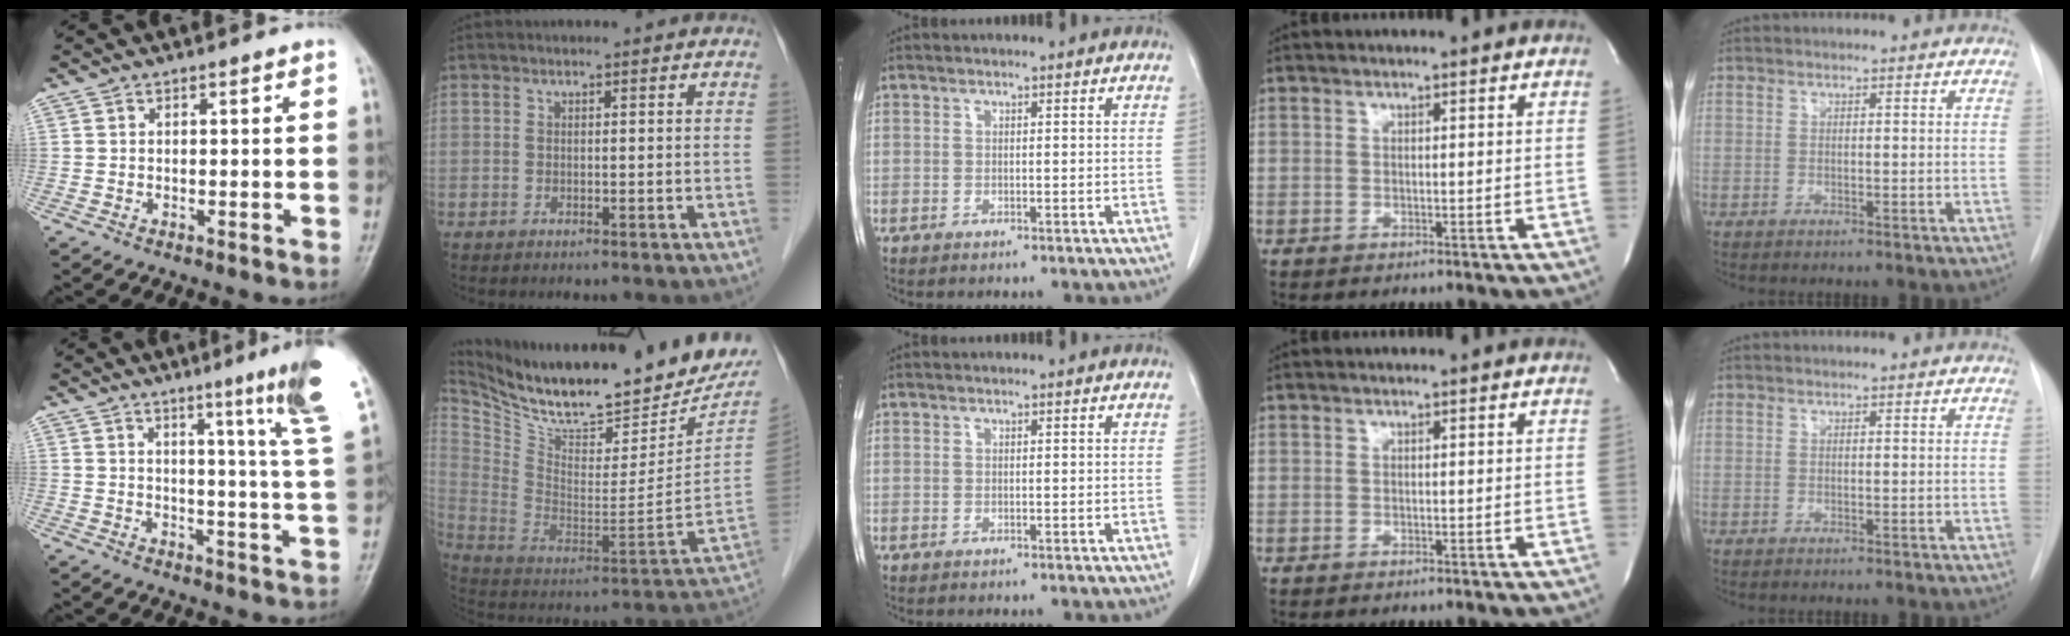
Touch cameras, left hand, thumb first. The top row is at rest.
{"thumb": {"total": 14.4, "force": [8.9, -1.0, 11.3], "torque": [-0.146, -0.061, 0.100]}, "index": {"total": 26.3, "force": [23.1, 5.7, 11.2], "torque": [-0.199, -0.050, 0.353]}}